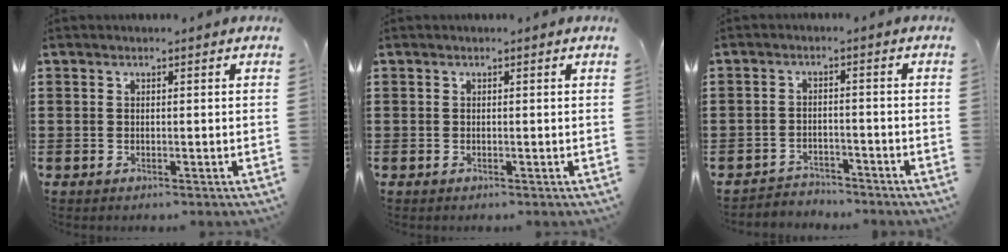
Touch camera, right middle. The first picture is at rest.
{"total": 0.0}
{"total": 2.8, "force": [-2.7, 0.5, -0.1], "torque": [-0.006, 0.000, -0.060]}